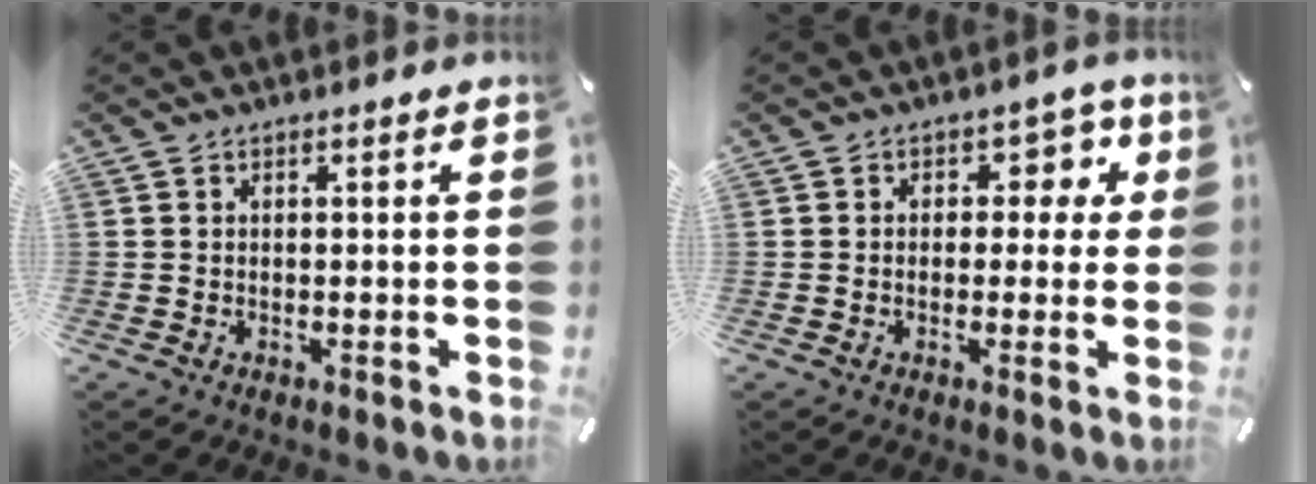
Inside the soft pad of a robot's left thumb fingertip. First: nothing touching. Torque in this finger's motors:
{"motor_torque": [0.02, -0.31, 0.01, 0.21, -0.04]}